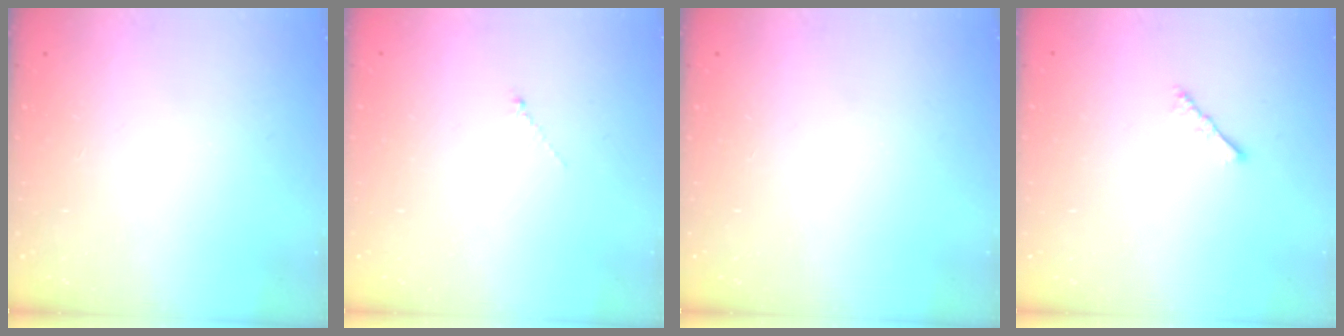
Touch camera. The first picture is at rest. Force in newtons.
{"total": 0.0}
{"total": 0.0}
{"total": 2.2, "press": 2.1, "slide": 0.5}